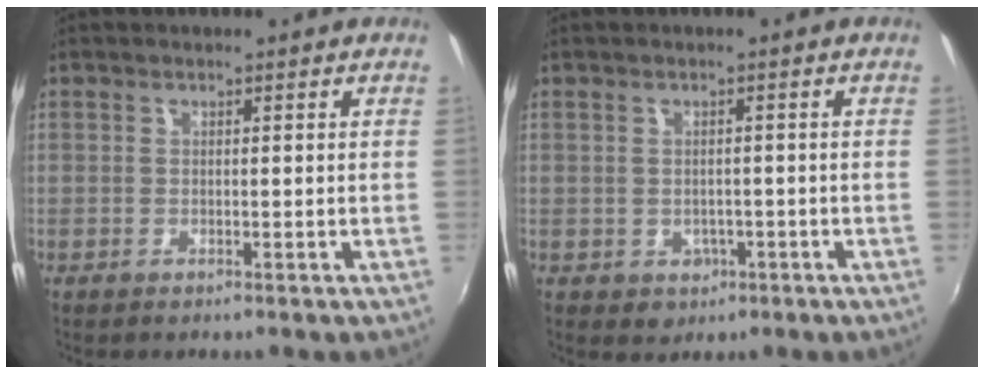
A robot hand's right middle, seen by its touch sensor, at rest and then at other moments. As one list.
[{"total": 3.5, "force": [-1.0, 3.2, 1.2], "torque": [-0.030, -0.001, -0.005]}]